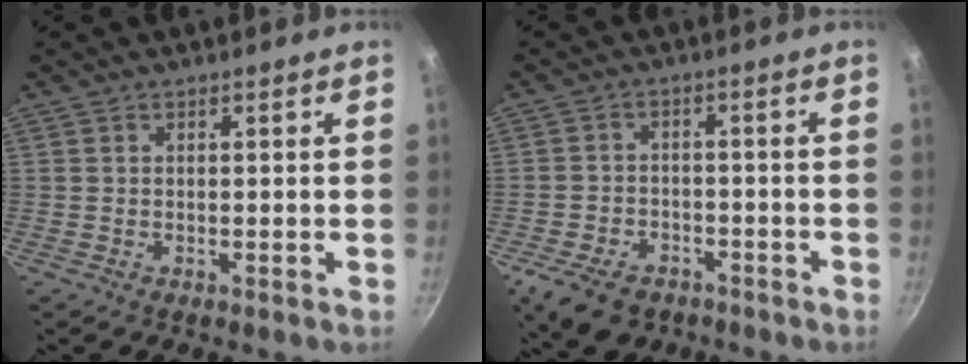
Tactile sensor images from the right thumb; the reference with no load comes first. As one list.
[{"total": 10.0, "force": [-6.2, 6.4, 4.6], "torque": [-0.080, 0.028, -0.097]}]